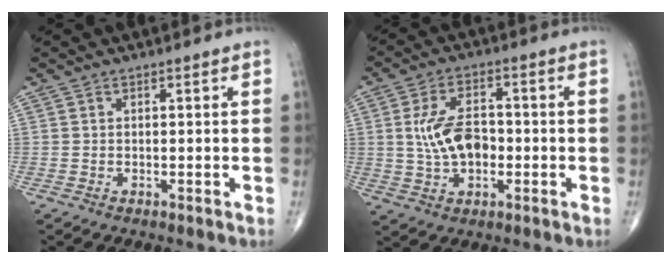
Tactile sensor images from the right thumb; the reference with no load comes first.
{"total": 9.6, "force": [-0.4, 5.8, 7.7], "torque": [-0.132, 0.014, -0.006]}